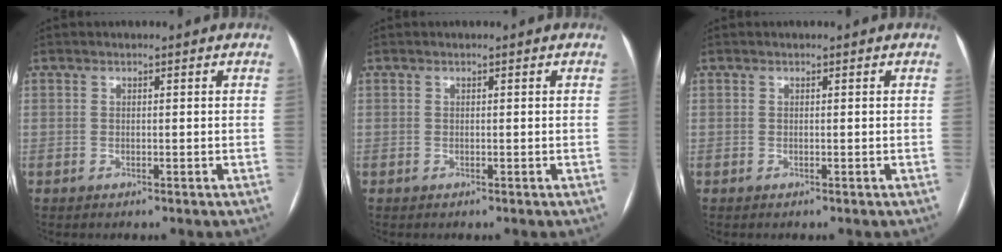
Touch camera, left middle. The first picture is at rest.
{"total": 0.0}
{"total": 0.0}